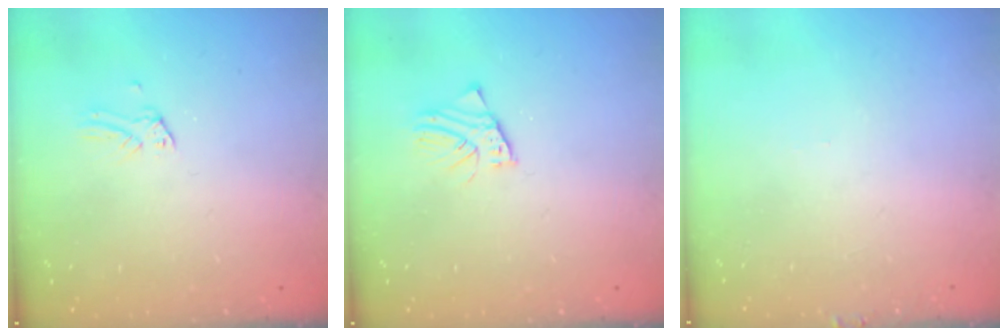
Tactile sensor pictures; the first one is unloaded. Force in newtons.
{"total": 1.9, "press": 1.9, "slide": 0.0}
{"total": 3.6, "press": 3.6, "slide": 0.3}